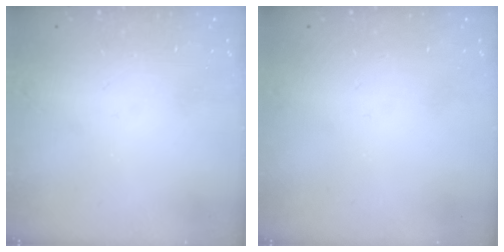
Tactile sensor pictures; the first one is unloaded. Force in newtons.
{"total": 0.0}